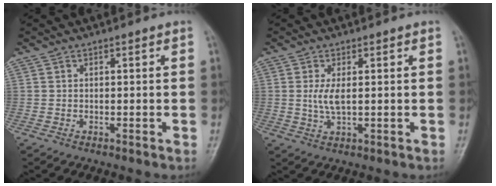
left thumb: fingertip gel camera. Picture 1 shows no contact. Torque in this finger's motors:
{"motor_torque": [0.06, 0.09, 0.11, -0.01, 0.02]}